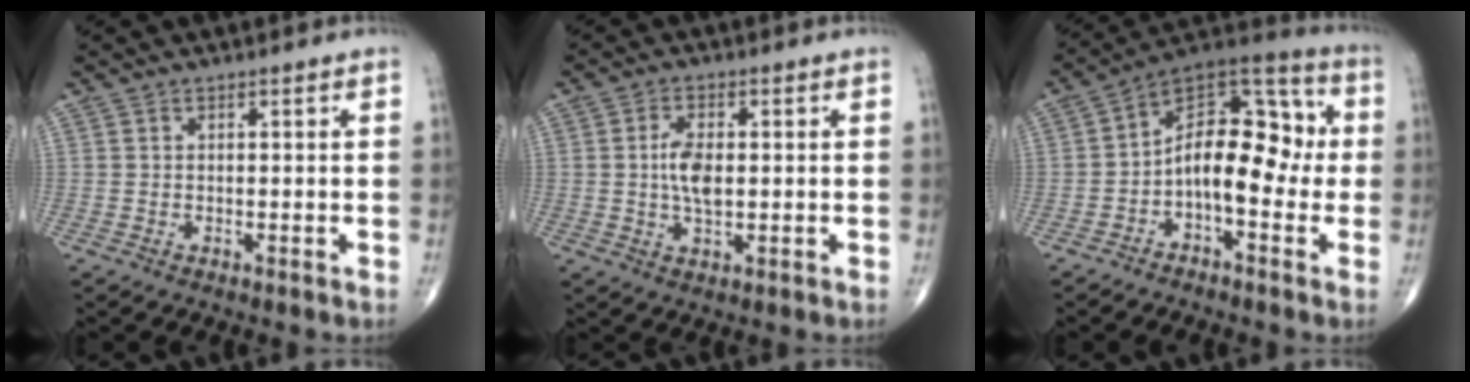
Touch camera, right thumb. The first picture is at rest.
{"total": 5.8, "force": [0.2, 2.9, 5.0], "torque": [-0.097, -0.001, 0.002]}
{"total": 15.2, "force": [-1.6, 8.2, 12.6], "torque": [-0.163, 0.052, -0.040]}